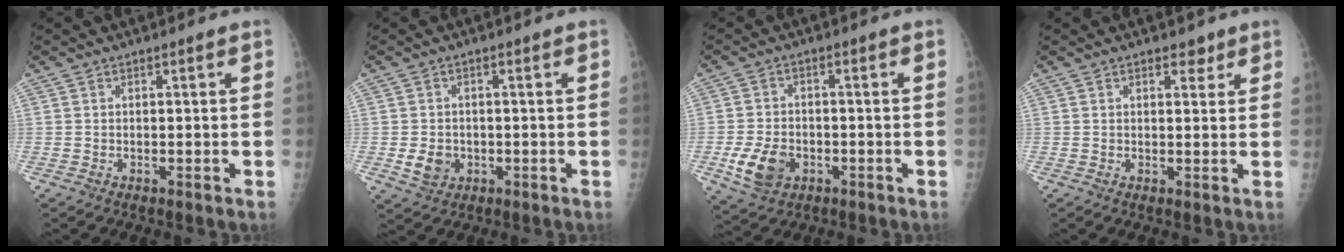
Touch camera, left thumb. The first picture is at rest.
{"total": 4.4, "force": [-0.9, 3.7, 2.2], "torque": [-0.028, 0.001, -0.007]}
{"total": 7.9, "force": [-2.6, 5.6, 4.9], "torque": [-0.086, 0.005, -0.042]}
{"total": 2.5, "force": [1.7, 1.4, 1.2], "torque": [-0.002, -0.009, 0.023]}